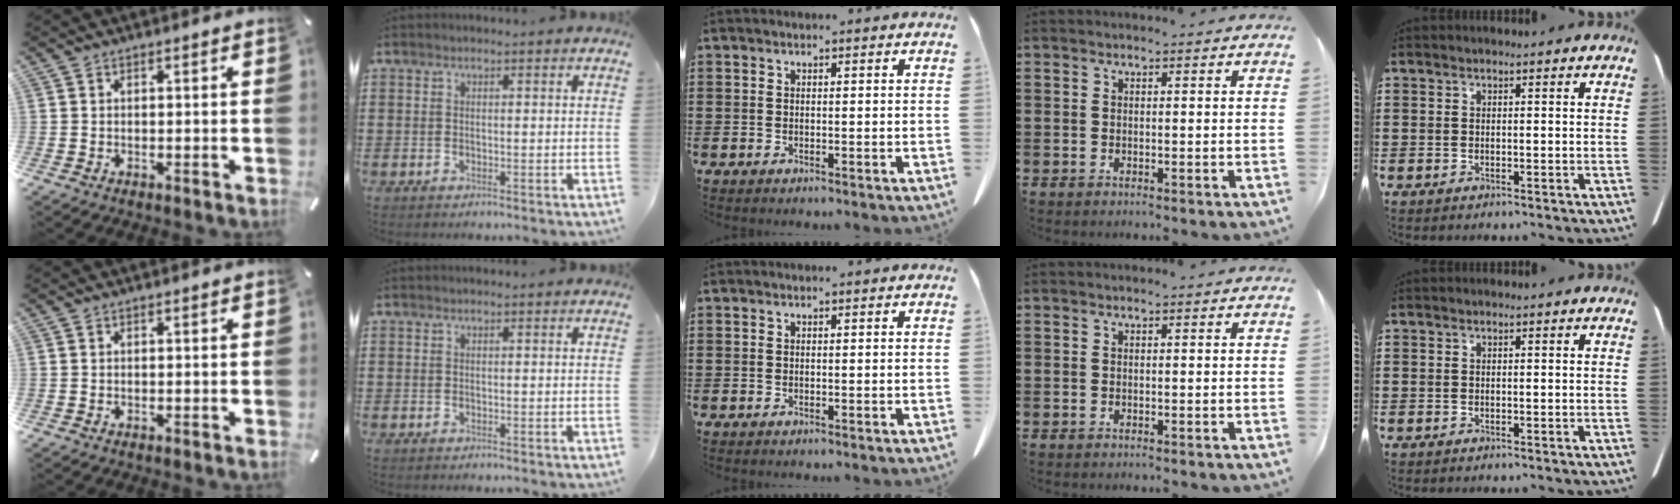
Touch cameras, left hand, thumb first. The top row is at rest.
{}